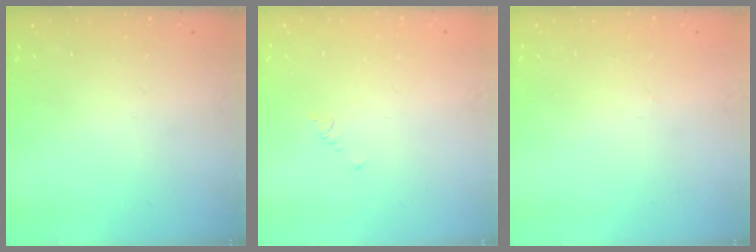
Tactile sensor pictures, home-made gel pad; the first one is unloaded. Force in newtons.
{"total": 0.7, "press": 0.6, "slide": 0.2}
{"total": 0.0}